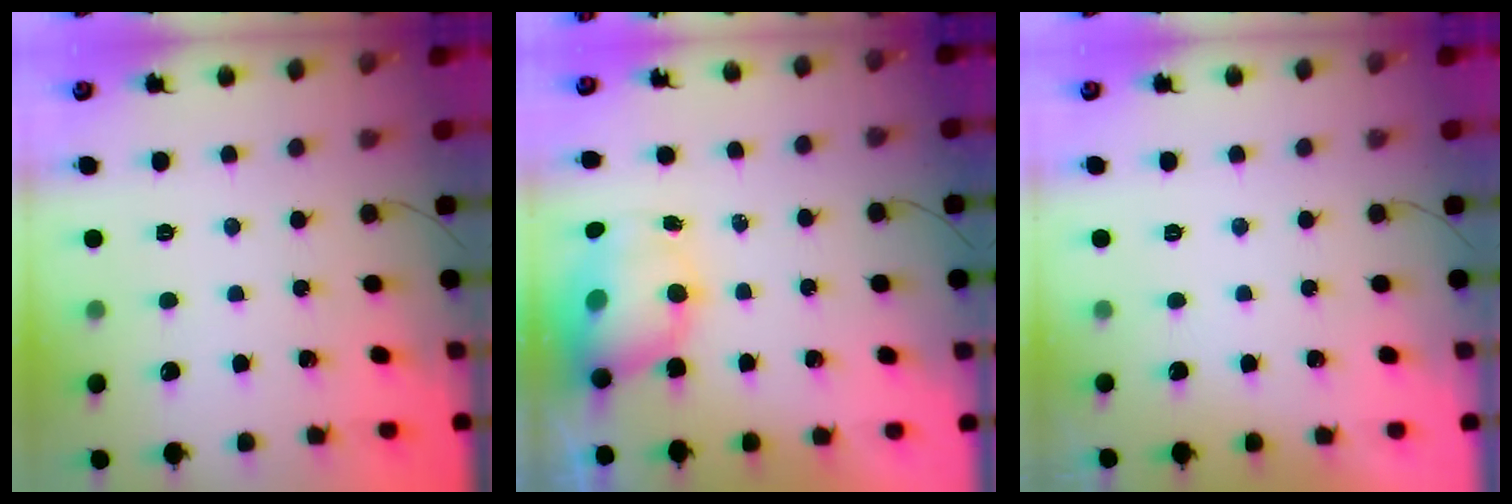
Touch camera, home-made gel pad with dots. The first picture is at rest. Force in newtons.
{"total": 9.2, "press": 9.1, "slide": 1.7}
{"total": 0.0}